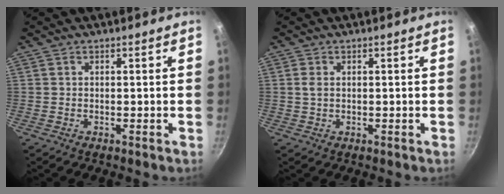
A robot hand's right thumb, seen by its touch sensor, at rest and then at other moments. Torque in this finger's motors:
{"motor_torque": [-0.46, 0.50, 0.12, -0.44, -0.05]}